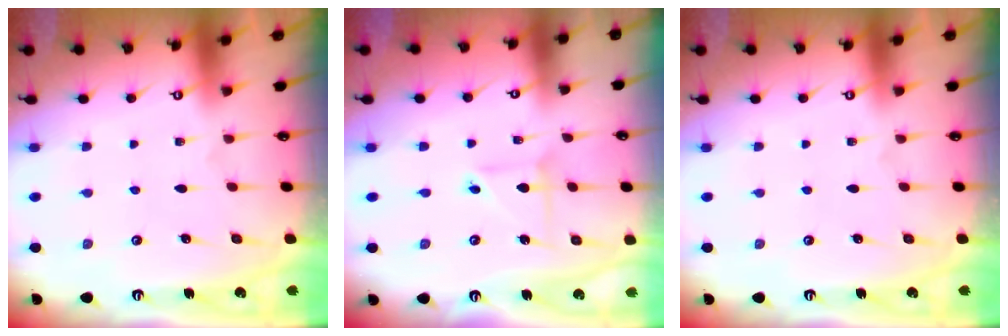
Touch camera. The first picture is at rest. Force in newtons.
{"total": 3.3, "press": 3.3, "slide": 0.4}
{"total": 0.0}